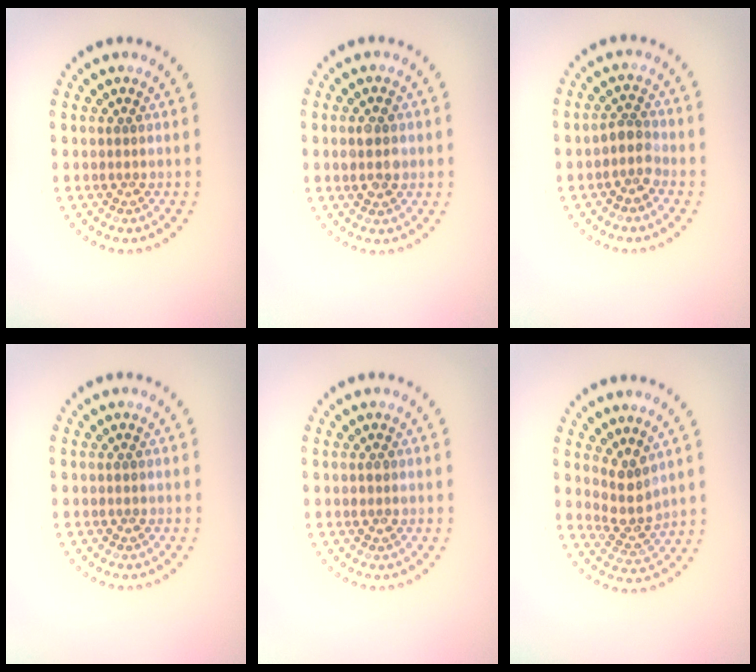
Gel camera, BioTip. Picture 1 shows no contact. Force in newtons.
{"total": 2.0, "press": 2.0, "slide": 0.2}
{"total": 2.0, "press": 1.7, "slide": 1.1}
{"total": 0.6, "press": 0.6, "slide": 0.0}
{"total": 0.8, "press": 0.8, "slide": 0.2}
{"total": 2.9, "press": 2.3, "slide": 1.8}